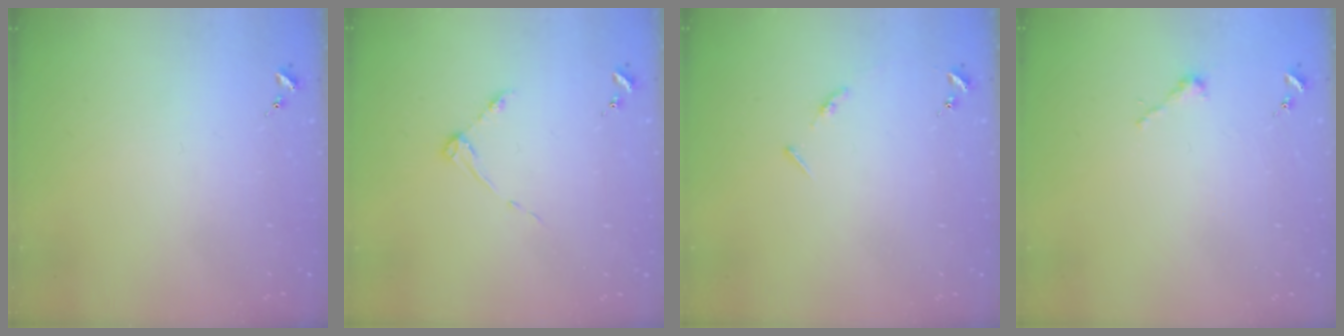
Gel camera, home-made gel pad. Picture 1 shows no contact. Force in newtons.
{"total": 3.7, "press": 3.7, "slide": 0.4}
{"total": 4.5, "press": 4.4, "slide": 0.5}
{"total": 2.5, "press": 2.5, "slide": 0.2}